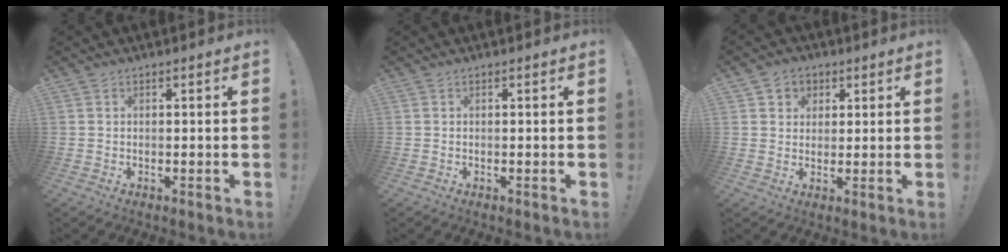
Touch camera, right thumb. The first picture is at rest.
{"total": 0.0}
{"total": 4.8, "force": [1.7, 4.5, 0.8], "torque": [-0.009, -0.007, 0.032]}